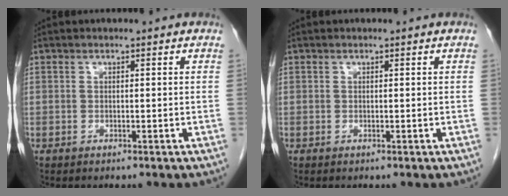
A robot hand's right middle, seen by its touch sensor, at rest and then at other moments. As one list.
[{"total": 0.0}]